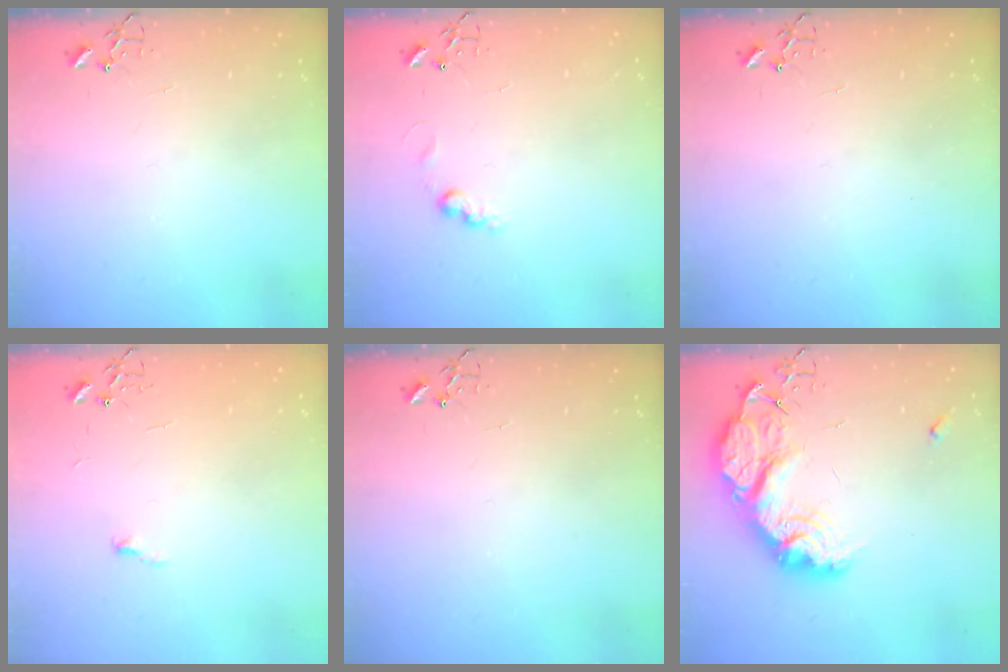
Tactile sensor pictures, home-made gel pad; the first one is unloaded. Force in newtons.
{"total": 6.4, "press": 6.4, "slide": 0.5}
{"total": 0.0}
{"total": 3.5, "press": 3.5, "slide": 0.4}
{"total": 0.0}
{"total": 25.2, "press": 25.1, "slide": 2.0}